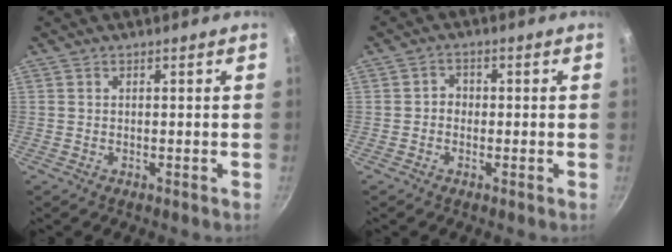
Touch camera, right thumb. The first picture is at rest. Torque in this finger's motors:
{"motor_torque": [-0.35, 0.17, 0.02, -0.01, 0.00]}